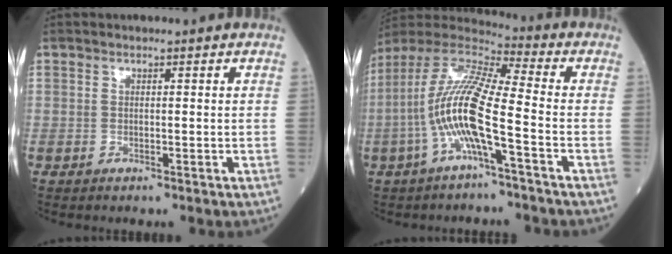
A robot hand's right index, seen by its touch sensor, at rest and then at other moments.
{"total": 13.6, "force": [-3.7, 1.0, 13.1], "torque": [-0.274, 0.008, -0.081]}